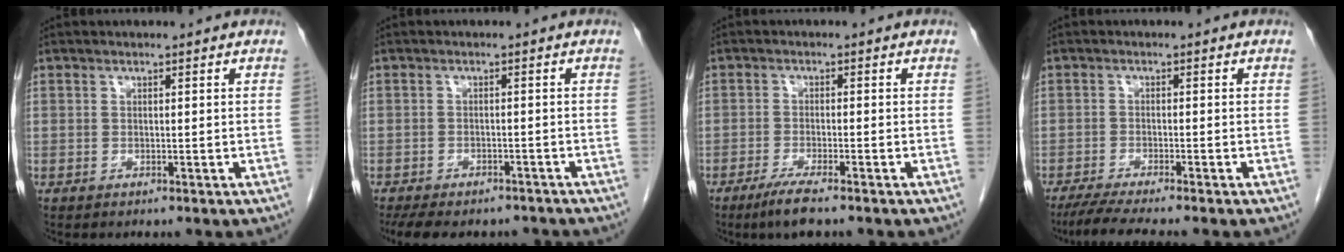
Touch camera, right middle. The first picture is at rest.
{"total": 11.7, "force": [-9.9, 4.4, 4.4], "torque": [-0.089, -0.002, -0.125]}
{"total": 4.3, "force": [-3.1, 0.3, 3.0], "torque": [-0.061, -0.010, -0.056]}
{"total": 6.3, "force": [-5.3, -0.6, 3.4], "torque": [-0.050, -0.020, -0.087]}